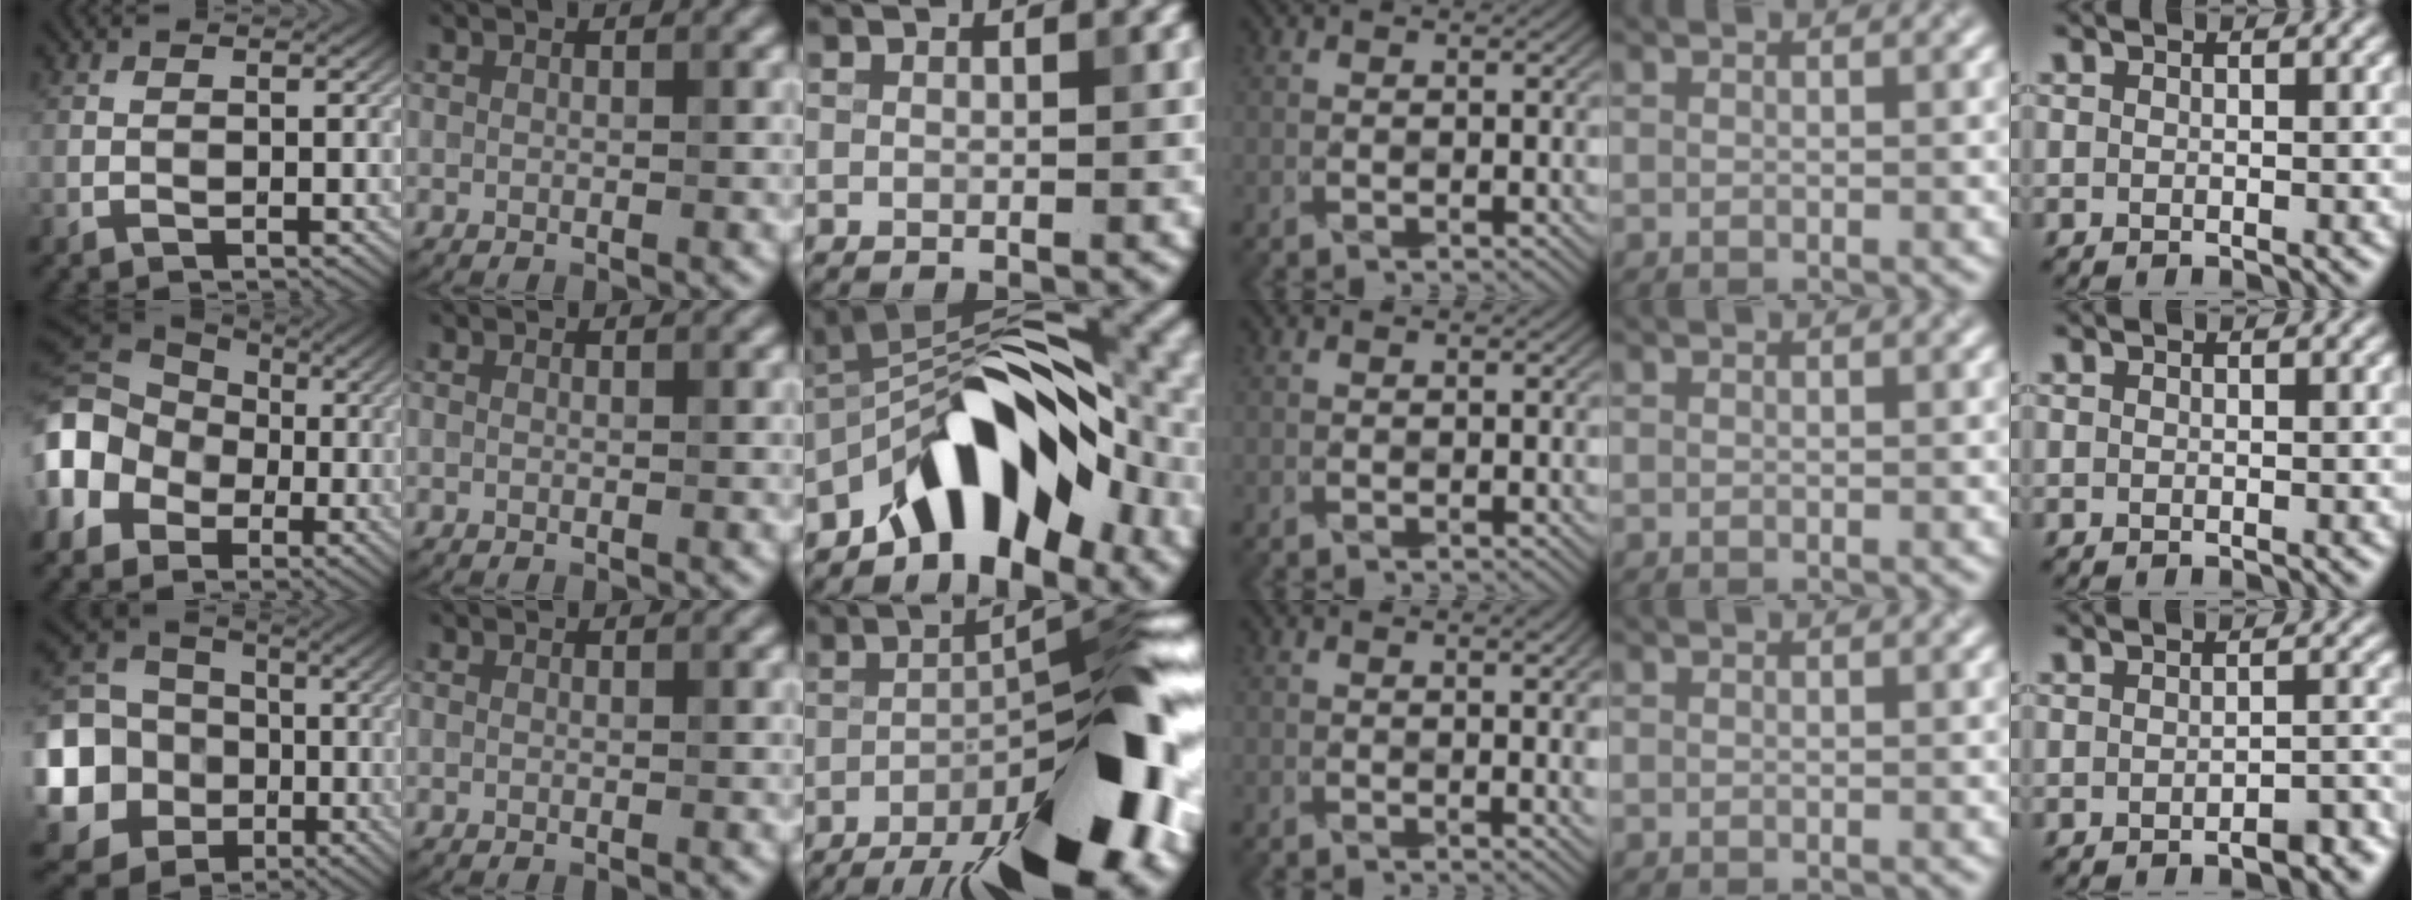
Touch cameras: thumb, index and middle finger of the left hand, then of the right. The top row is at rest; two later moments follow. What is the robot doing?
{"motion": "wrap", "object": "string"}